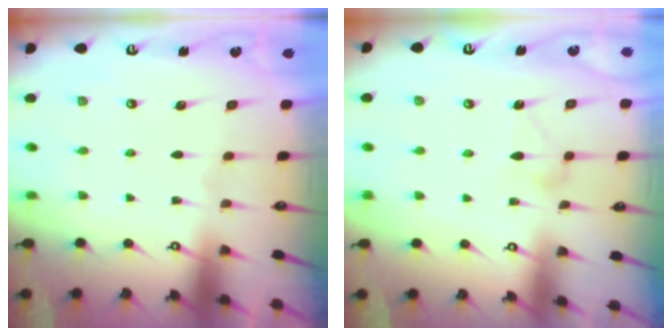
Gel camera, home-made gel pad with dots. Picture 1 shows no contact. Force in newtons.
{"total": 7.5, "press": 7.5, "slide": 0.4}